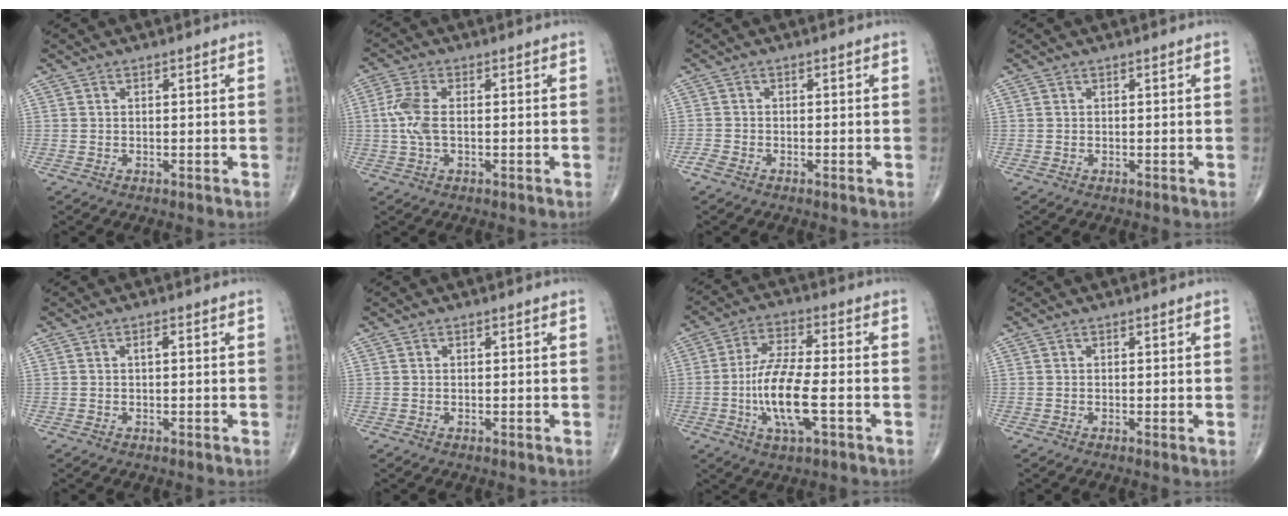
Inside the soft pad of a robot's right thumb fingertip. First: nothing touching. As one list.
[{"total": 5.7, "force": [0.0, 2.7, 5.0], "torque": [-0.133, 0.009, -0.004]}, {"total": 1.7, "force": [-1.1, 0.8, 1.0], "torque": [-0.023, -0.002, -0.027]}, {"total": 0.0}, {"total": 0.9, "force": [0.1, 0.4, 0.8], "torque": [-0.016, 0.001, 0.000]}, {"total": 0.0}, {"total": 12.2, "force": [-3.0, 3.7, 11.3], "torque": [-0.230, 0.011, -0.055]}, {"total": 0.6, "force": [0.0, 0.1, 0.6], "torque": [-0.013, -0.003, -0.003]}]